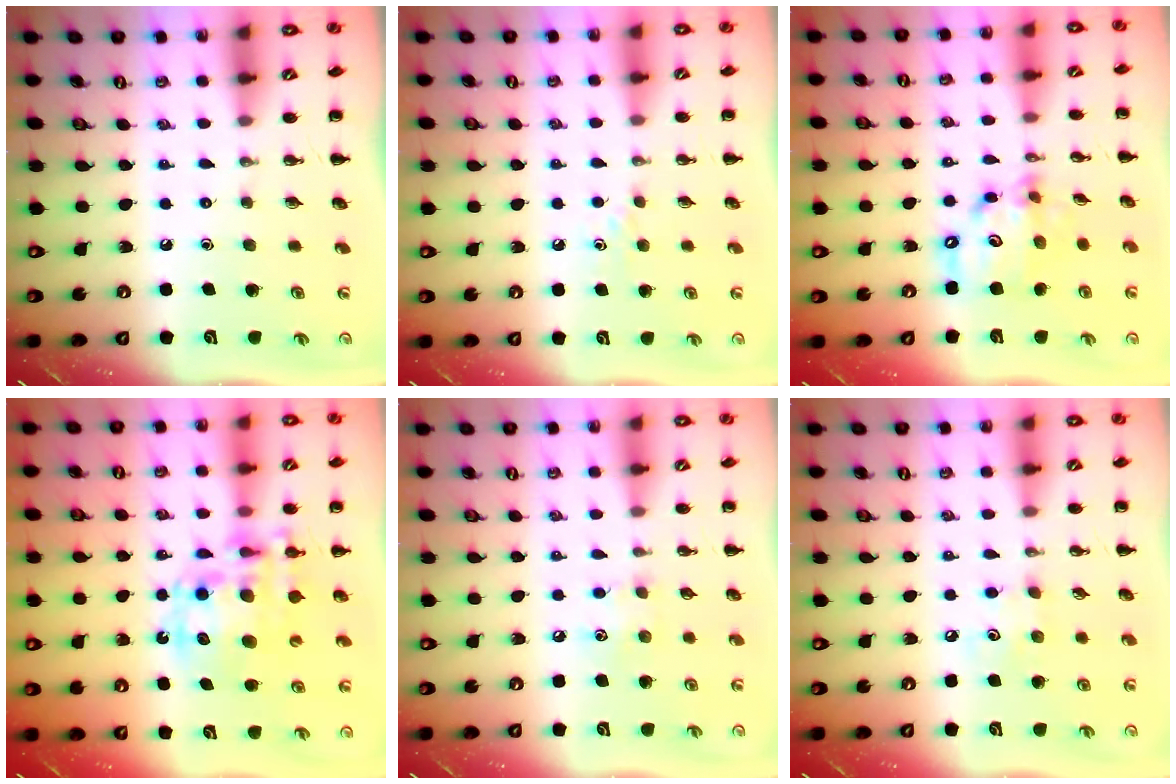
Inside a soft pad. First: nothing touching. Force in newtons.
{"total": 3.4, "press": 3.2, "slide": 1.3}
{"total": 12.1, "press": 11.7, "slide": 3.2}
{"total": 15.5, "press": 15.1, "slide": 3.6}
{"total": 6.3, "press": 6.1, "slide": 1.5}
{"total": 3.8, "press": 3.7, "slide": 0.7}